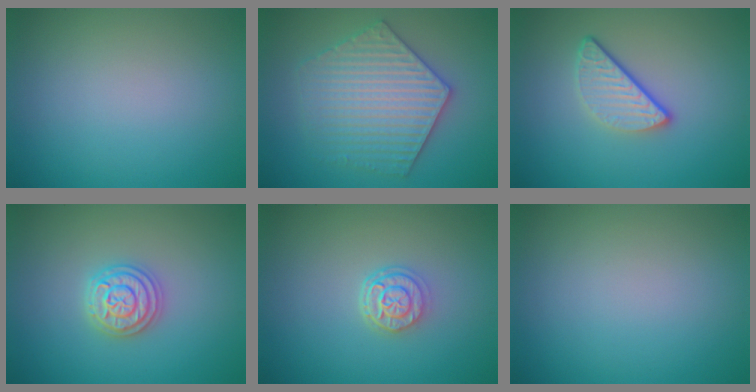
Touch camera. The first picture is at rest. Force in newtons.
{"total": 6.1, "press": 6.1, "slide": 1.0}
{"total": 3.4, "press": 2.6, "slide": 2.1}
{"total": 3.7, "press": 3.7, "slide": 0.5}
{"total": 2.7, "press": 2.2, "slide": 1.6}
{"total": 0.0}